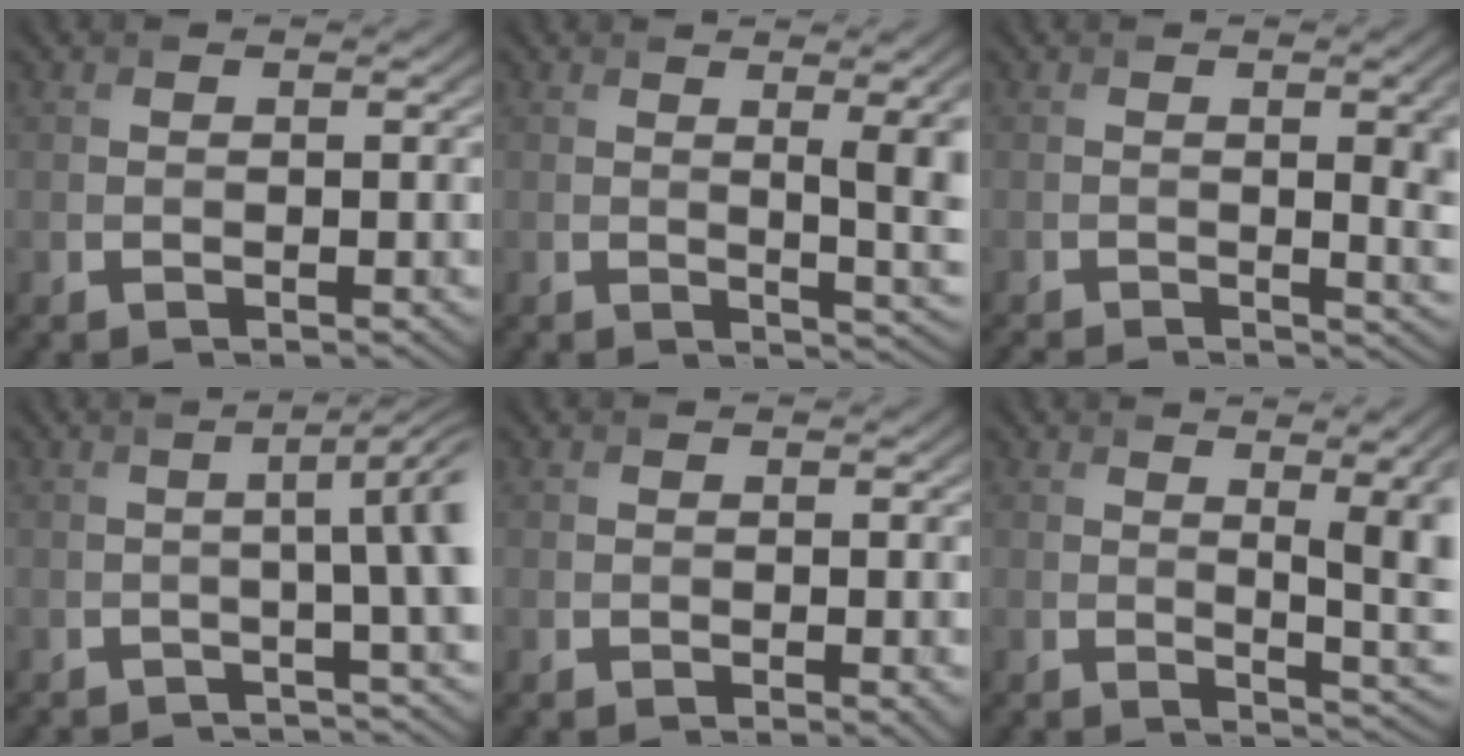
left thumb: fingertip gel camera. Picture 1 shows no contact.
{"total": 7.0, "force": [0.8, 2.0, 6.6], "torque": [-0.078, 0.008, 0.020]}
{"total": 7.0, "force": [-0.6, 2.3, 6.6], "torque": [-0.073, -0.004, 0.000]}
{"total": 6.7, "force": [-1.3, 1.1, 6.5], "torque": [-0.069, 0.001, -0.015]}
{"total": 0.8, "force": [-0.1, 0.2, 0.8], "torque": [-0.012, 0.000, -0.002]}
{"total": 8.0, "force": [1.0, 2.4, 7.5], "torque": [-0.084, 0.011, 0.018]}